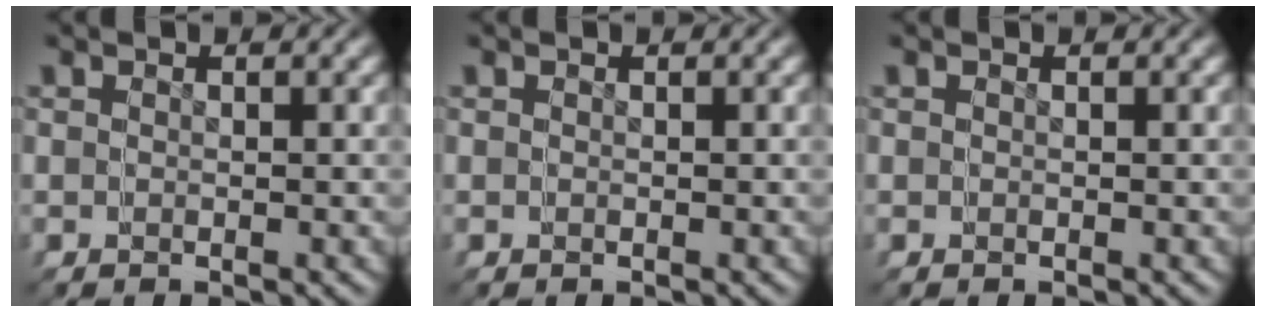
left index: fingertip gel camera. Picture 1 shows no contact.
{"total": 0.0}
{"total": 0.0}